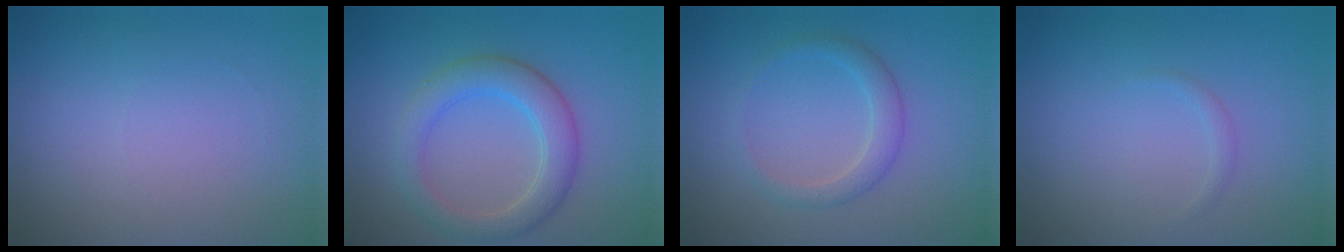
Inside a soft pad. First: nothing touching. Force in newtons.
{"total": 4.2, "press": 4.2, "slide": 0.3}
{"total": 2.1, "press": 2.1, "slide": 0.1}
{"total": 0.6, "press": 0.6, "slide": 0.0}